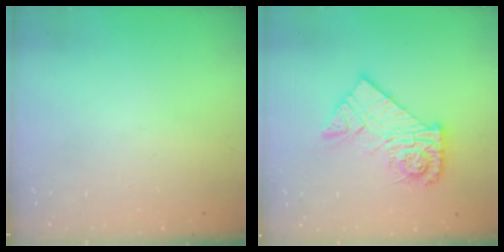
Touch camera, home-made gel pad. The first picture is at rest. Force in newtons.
{"total": 14.6, "press": 14.6, "slide": 1.4}